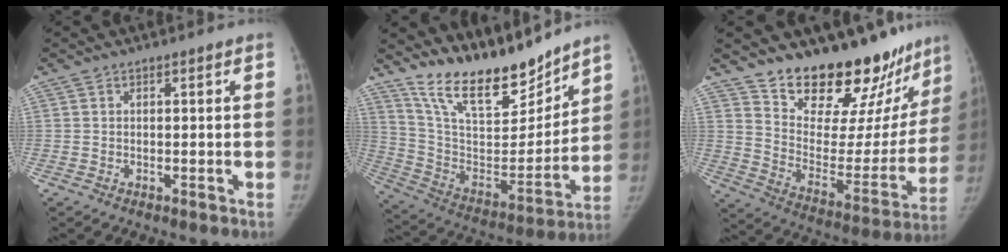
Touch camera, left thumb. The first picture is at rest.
{"total": 20.6, "force": [17.4, 6.3, 9.0], "torque": [-0.109, -0.105, 0.309]}
{"total": 24.7, "force": [20.8, 8.9, 9.8], "torque": [-0.099, -0.143, 0.302]}